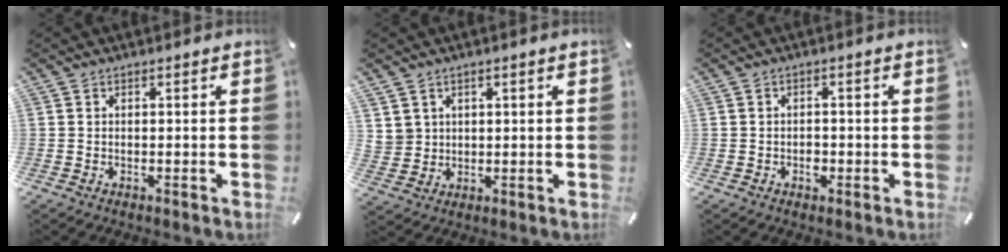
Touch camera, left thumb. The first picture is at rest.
{"total": 4.4, "force": [2.3, 3.7, -0.3], "torque": [-0.003, -0.009, 0.043]}
{"total": 2.1, "force": [-0.7, 1.6, 1.2], "torque": [-0.015, -0.001, -0.015]}